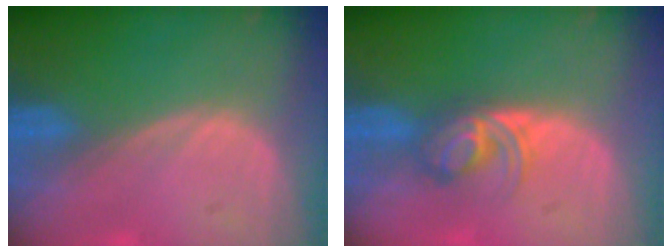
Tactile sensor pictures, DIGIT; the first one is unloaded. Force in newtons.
{"total": 5.9, "press": 5.0, "slide": 3.1}